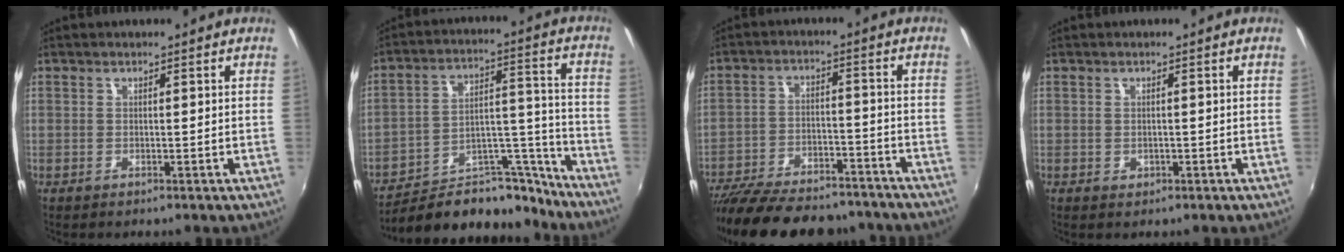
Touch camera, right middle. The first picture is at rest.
{"total": 19.4, "force": [-16.8, 7.0, 6.5], "torque": [-0.104, 0.036, -0.242]}
{"total": 22.8, "force": [-19.4, 7.0, 9.6], "torque": [-0.197, -0.019, -0.278]}
{"total": 0.8, "force": [-0.1, 0.8, 0.0], "torque": [-0.001, -0.003, 0.000]}